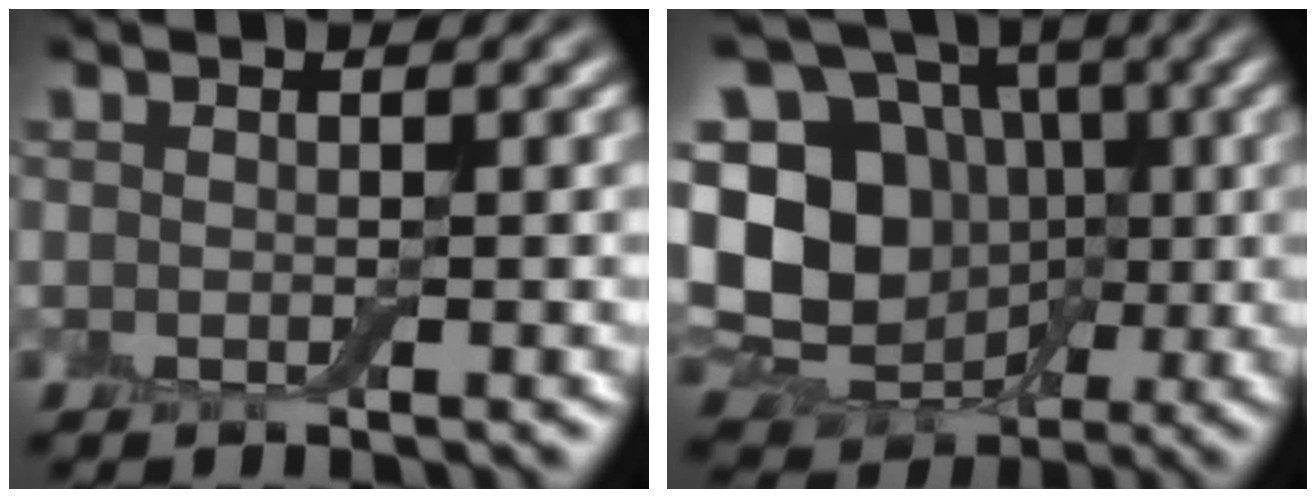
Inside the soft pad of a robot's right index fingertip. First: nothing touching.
{"total": 15.5, "force": [0.1, 13.4, 7.8], "torque": [-0.192, 0.016, -0.012]}